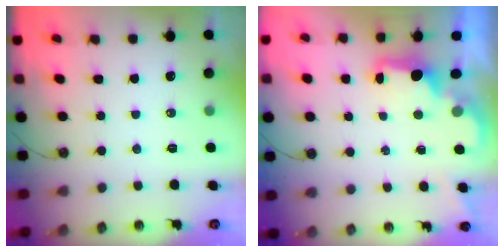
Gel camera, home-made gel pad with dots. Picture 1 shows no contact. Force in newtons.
{"total": 2.3, "press": 2.2, "slide": 0.7}